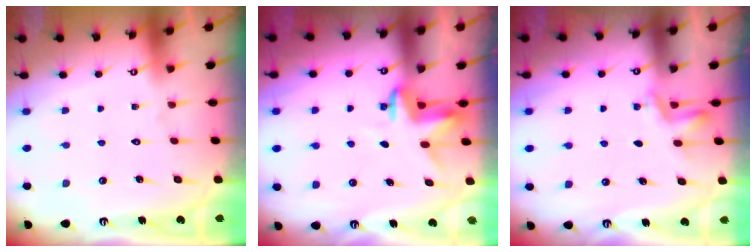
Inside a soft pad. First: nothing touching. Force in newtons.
{"total": 4.0, "press": 3.9, "slide": 0.3}
{"total": 2.7, "press": 2.4, "slide": 1.2}